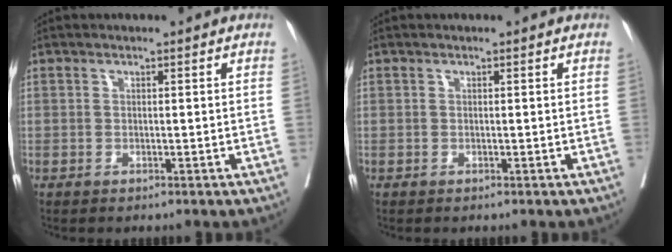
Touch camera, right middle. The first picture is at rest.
{"total": 0.0}